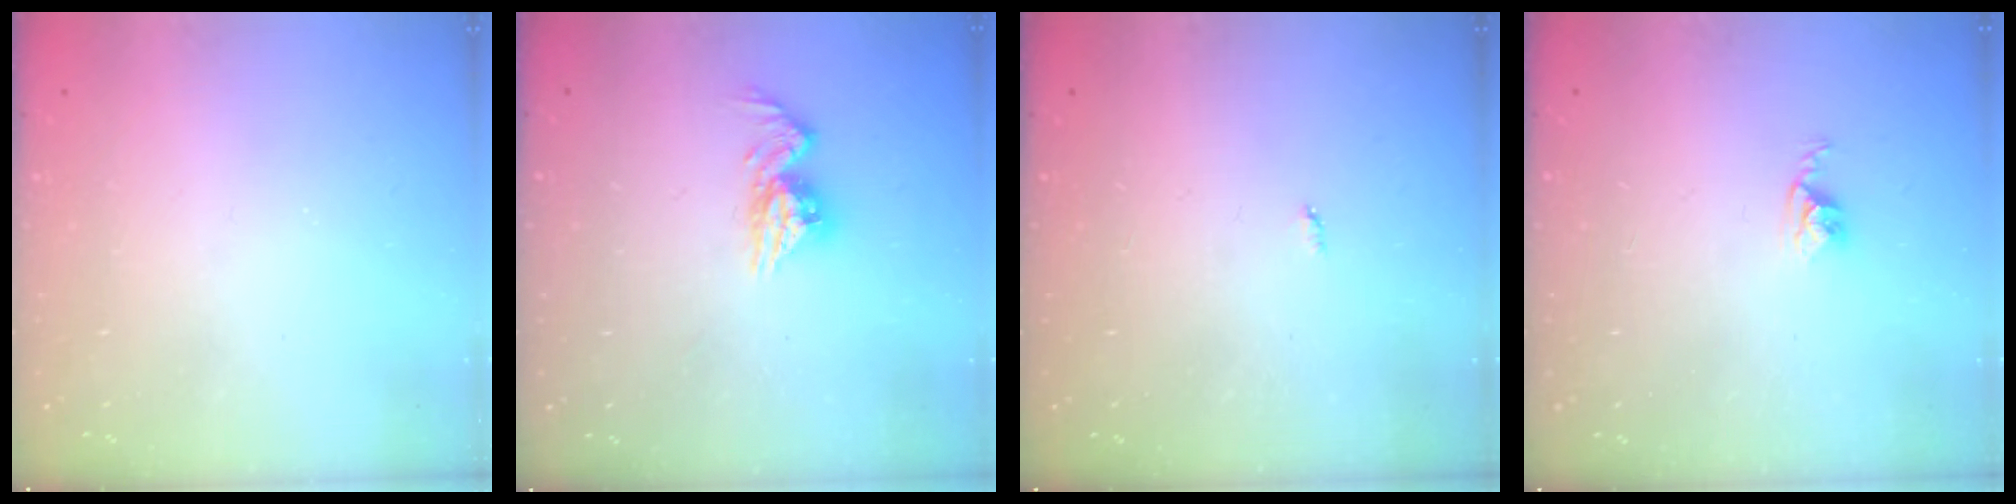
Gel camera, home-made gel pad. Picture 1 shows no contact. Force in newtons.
{"total": 9.8, "press": 9.8, "slide": 0.8}
{"total": 2.1, "press": 2.1, "slide": 0.4}
{"total": 2.5, "press": 2.5, "slide": 0.4}